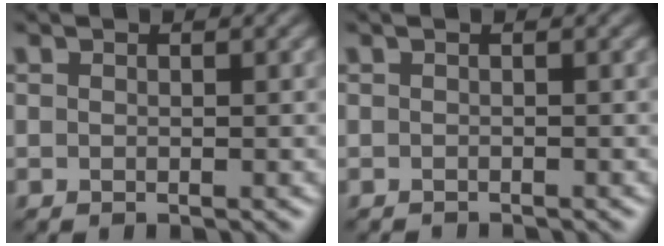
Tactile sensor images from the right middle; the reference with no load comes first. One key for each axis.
{"total": 0.9, "fx": -0.9, "fy": 0.0, "fz": 0.1, "tx": -0.002, "ty": -0.008, "tz": -0.015}